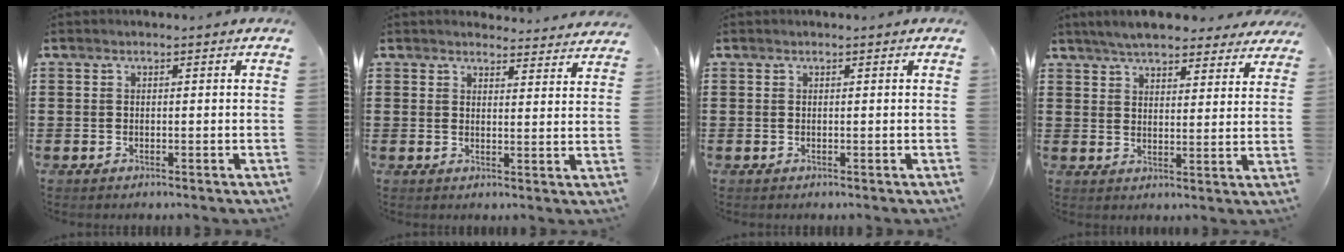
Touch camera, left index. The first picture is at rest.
{"total": 3.3, "force": [3.3, 0.3, 0.2], "torque": [-0.006, -0.019, 0.058]}
{"total": 0.0}
{"total": 5.8, "force": [5.4, 1.0, 1.7], "torque": [-0.053, -0.014, 0.099]}